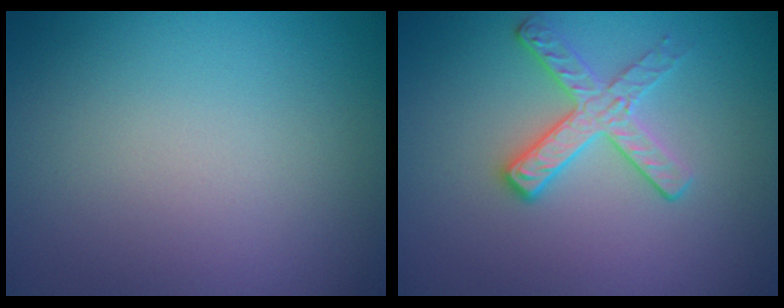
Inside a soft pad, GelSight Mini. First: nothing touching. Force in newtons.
{"total": 2.8, "press": 2.7, "slide": 0.7}